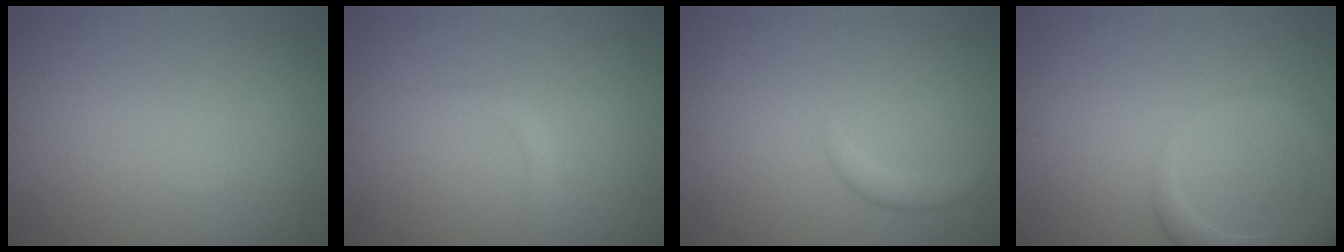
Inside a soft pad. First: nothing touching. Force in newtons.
{"total": 0.7, "press": 0.7, "slide": 0.1}
{"total": 1.6, "press": 1.6, "slide": 0.0}
{"total": 4.8, "press": 4.8, "slide": 0.6}